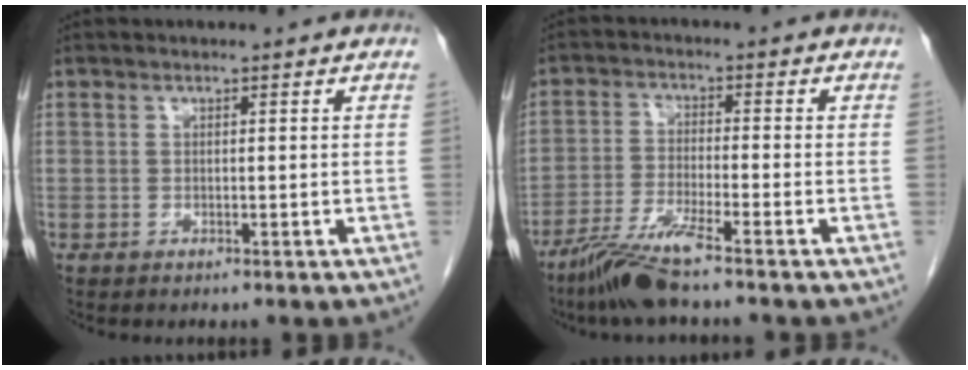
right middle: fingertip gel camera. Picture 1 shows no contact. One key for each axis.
{"total": 7.2, "fx": -5.4, "fy": -0.3, "fz": 4.7, "tx": -0.100, "ty": -0.026, "tz": -0.109}